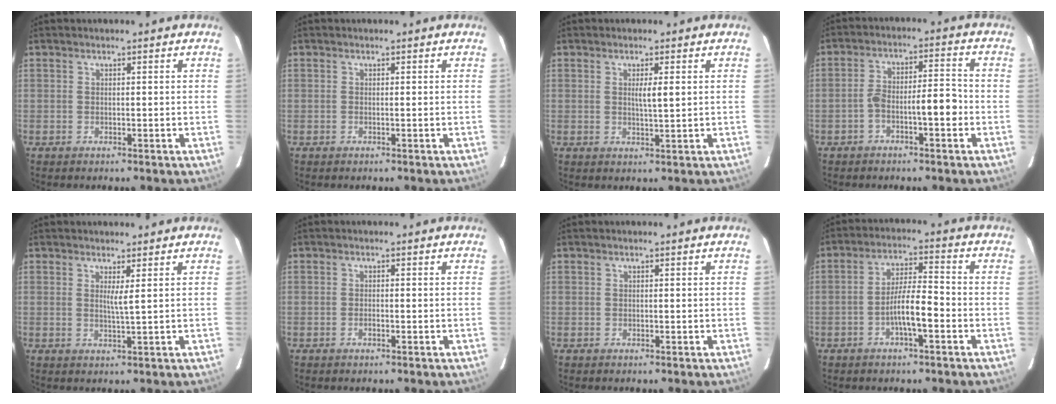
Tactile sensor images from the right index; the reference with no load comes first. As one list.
[{"total": 0.0}, {"total": 2.7, "force": [0.6, 0.1, 2.7], "torque": [-0.048, -0.003, 0.009]}, {"total": 6.6, "force": [-2.4, 1.5, 5.9], "torque": [-0.105, 0.031, -0.038]}, {"total": 1.7, "force": [0.7, -0.4, 1.5], "torque": [-0.031, -0.009, 0.013]}, {"total": 0.9, "force": [-0.5, 0.2, 0.7], "torque": [-0.017, 0.000, -0.008]}, {"total": 0.0}, {"total": 6.7, "force": [-2.5, 1.1, 6.1], "torque": [-0.115, 0.013, -0.045]}]